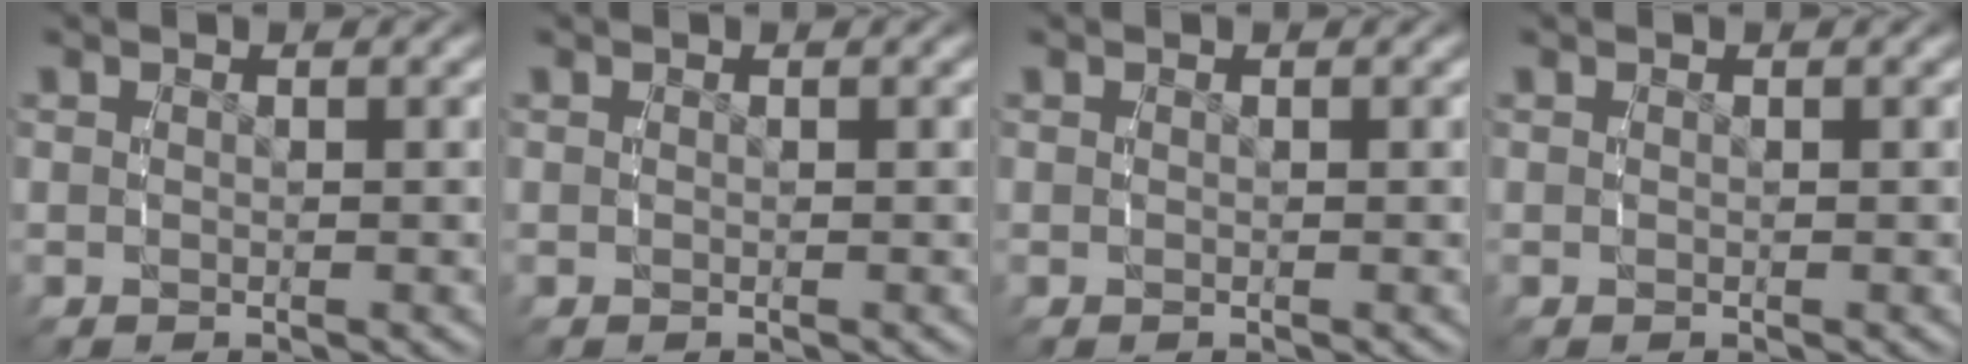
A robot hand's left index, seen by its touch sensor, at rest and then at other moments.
{"total": 0.0}
{"total": 0.0}
{"total": 0.0}